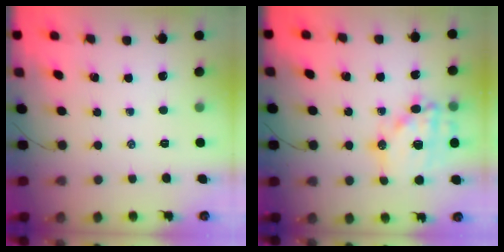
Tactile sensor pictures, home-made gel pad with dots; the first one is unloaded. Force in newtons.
{"total": 16.3, "press": 16.0, "slide": 3.4}